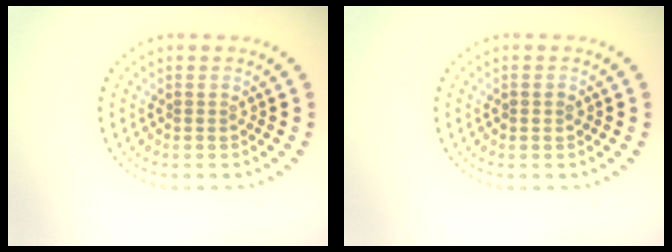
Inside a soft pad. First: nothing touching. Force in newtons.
{"total": 1.0, "press": 1.0, "slide": 0.1}